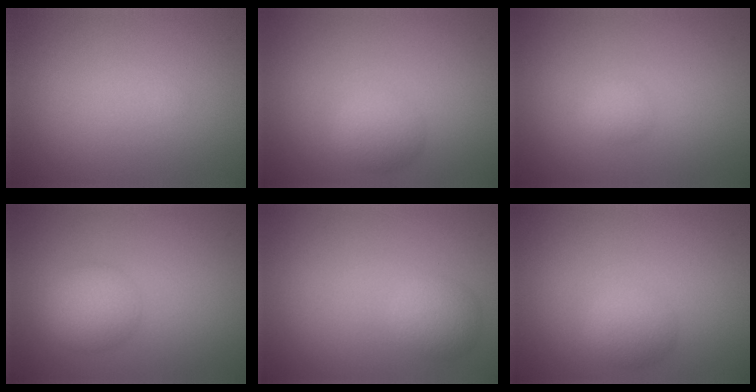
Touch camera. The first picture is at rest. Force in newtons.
{"total": 2.3, "press": 2.3, "slide": 0.2}
{"total": 1.2, "press": 1.2, "slide": 0.0}
{"total": 3.3, "press": 3.3, "slide": 0.1}
{"total": 2.2, "press": 2.2, "slide": 0.1}
{"total": 2.3, "press": 2.3, "slide": 0.2}